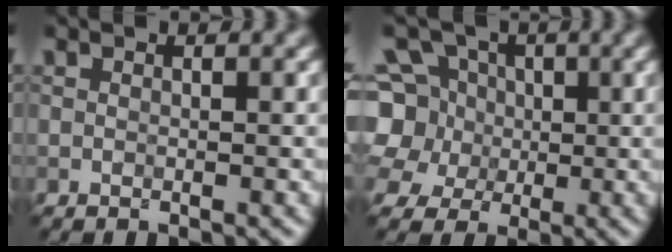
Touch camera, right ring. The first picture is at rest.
{"total": 11.4, "force": [2.6, 9.9, 5.1], "torque": [-0.133, 0.034, 0.012]}